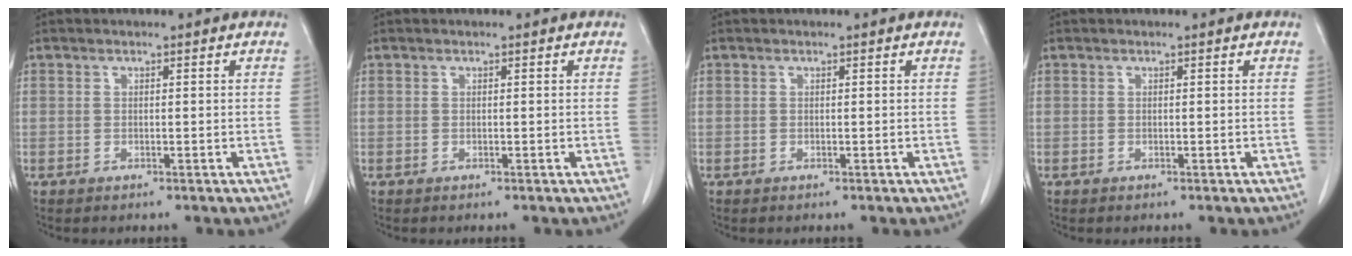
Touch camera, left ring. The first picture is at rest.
{"total": 0.0}
{"total": 0.0}
{"total": 0.0}